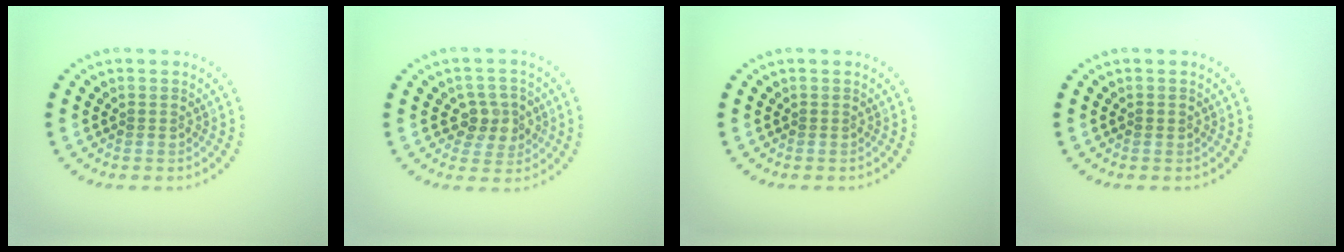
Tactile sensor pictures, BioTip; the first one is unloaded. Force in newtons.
{"total": 2.8, "press": 2.6, "slide": 1.1}
{"total": 0.0}
{"total": 0.7, "press": 0.7, "slide": 0.1}